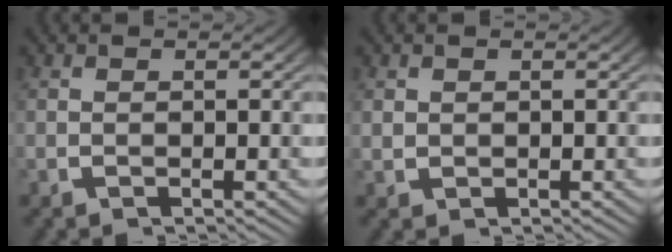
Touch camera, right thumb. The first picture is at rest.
{"total": 1.0, "force": [0.4, 0.9, 0.3], "torque": [-0.008, -0.005, 0.013]}